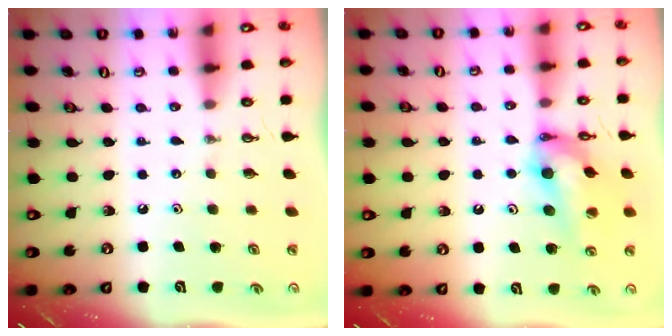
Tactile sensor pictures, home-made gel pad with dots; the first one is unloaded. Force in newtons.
{"total": 13.0, "press": 12.9, "slide": 1.7}